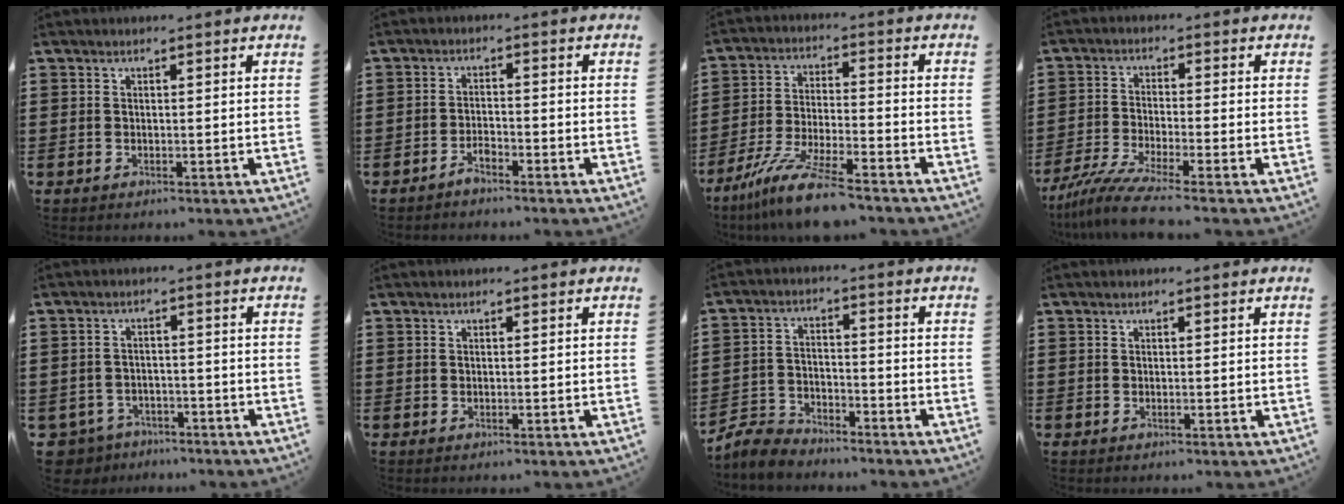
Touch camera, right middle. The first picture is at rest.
{"total": 2.4, "force": [-2.1, 0.4, 1.0], "torque": [-0.021, 0.005, -0.042]}
{"total": 10.1, "force": [-8.3, 0.4, 5.7], "torque": [-0.119, -0.001, -0.164]}
{"total": 6.2, "force": [-4.9, -0.2, 3.8], "torque": [-0.096, -0.027, -0.099]}
{"total": 3.2, "force": [-3.1, 1.0, 0.1], "torque": [-0.026, -0.004, -0.070]}
{"total": 0.0}
{"total": 5.5, "force": [-5.4, 1.1, 0.6], "torque": [-0.033, 0.006, -0.114]}
{"total": 0.0}